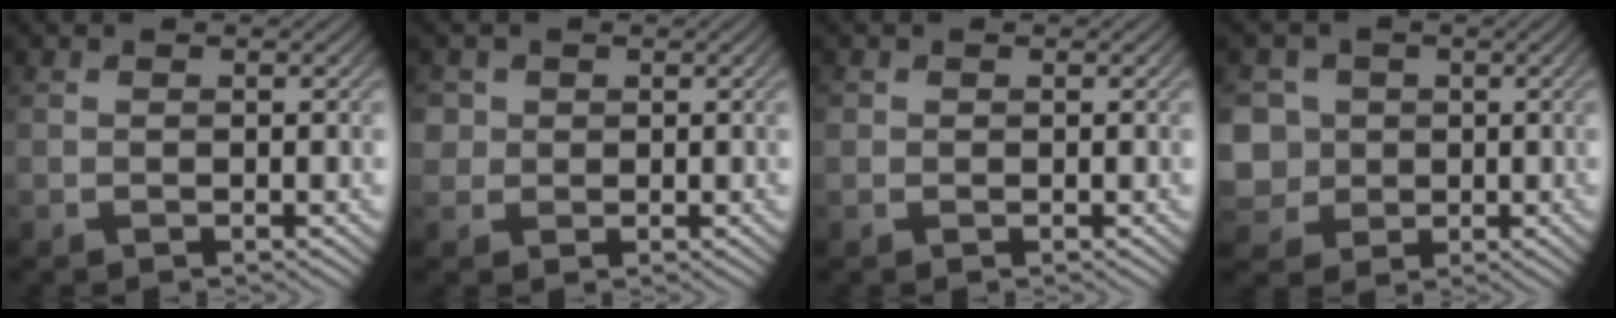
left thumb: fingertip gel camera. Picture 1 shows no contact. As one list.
[{"total": 2.2, "force": [0.7, 2.1, 0.4], "torque": [-0.012, -0.001, 0.015]}, {"total": 0.7, "force": [0.2, 0.7, 0.1], "torque": [0.002, -0.003, 0.001]}, {"total": 7.1, "force": [0.3, 6.6, 2.5], "torque": [-0.095, -0.002, -0.016]}]